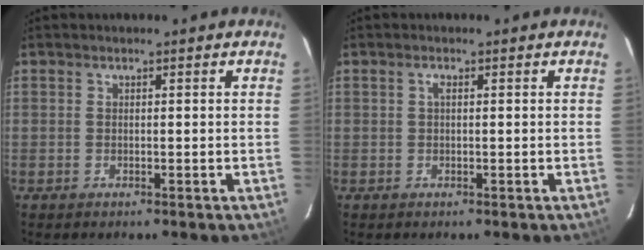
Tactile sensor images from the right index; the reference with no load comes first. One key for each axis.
{"total": 0.9, "fx": 0.1, "fy": 0.4, "fz": 0.8, "tx": -0.013, "ty": 0.005, "tz": 0.000}